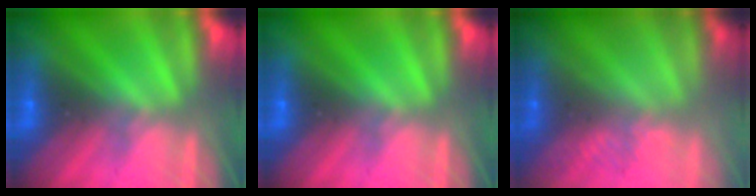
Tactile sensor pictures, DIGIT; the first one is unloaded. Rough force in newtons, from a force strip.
{"total": 0.0}
{"total": 2.7}